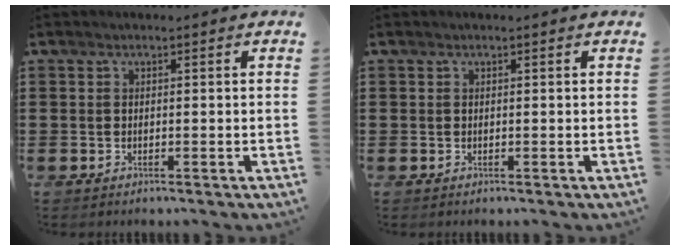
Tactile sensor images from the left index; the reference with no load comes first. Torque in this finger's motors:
{"motor_torque": [0.06, 0.07, 0.03, 0.00]}